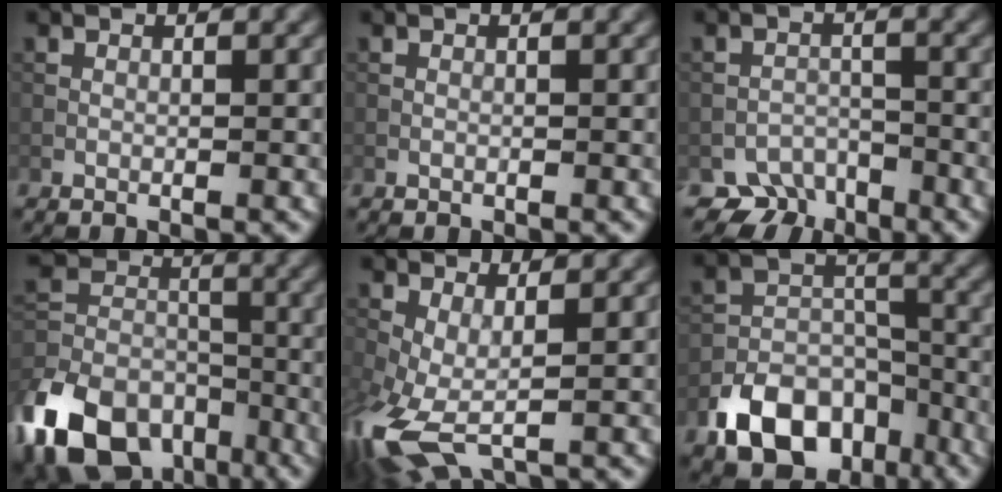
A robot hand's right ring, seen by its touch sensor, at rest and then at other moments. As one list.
[{"total": 0.0}, {"total": 3.5, "force": [-2.9, 1.9, 0.6], "torque": [0.005, -0.002, -0.049]}, {"total": 15.8, "force": [-8.9, 10.3, 8.1], "torque": [-0.211, -0.021, -0.167]}, {"total": 7.8, "force": [-1.7, 4.4, 6.2], "torque": [-0.161, -0.021, -0.027]}, {"total": 9.2, "force": [-5.5, 5.8, 4.6], "torque": [-0.077, -0.010, -0.097]}]